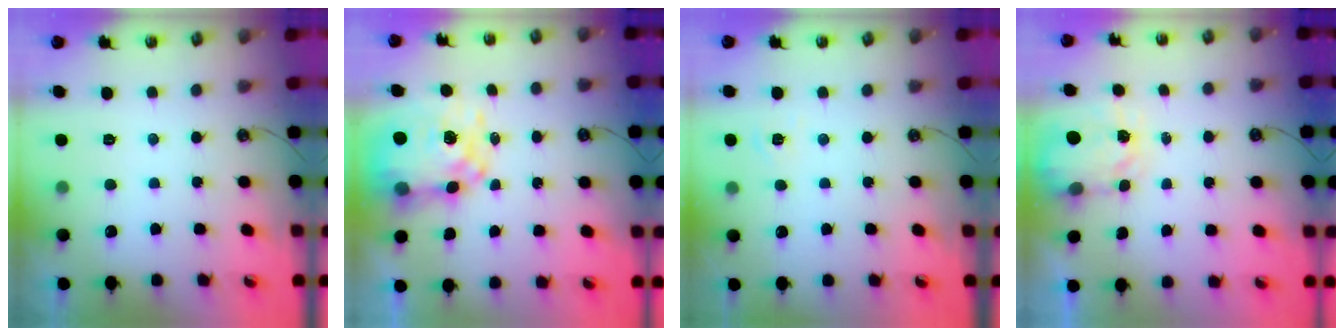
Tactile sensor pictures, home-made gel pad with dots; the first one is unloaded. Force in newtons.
{"total": 11.0, "press": 10.9, "slide": 0.9}
{"total": 5.1, "press": 5.1, "slide": 0.5}
{"total": 4.0, "press": 3.9, "slide": 0.6}